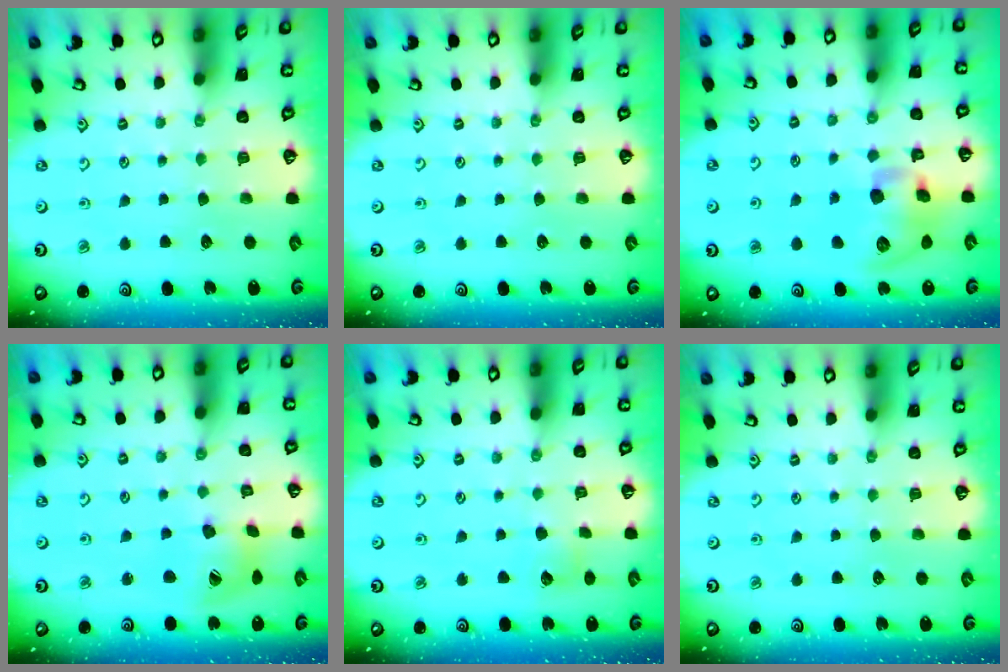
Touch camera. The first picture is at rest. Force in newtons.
{"total": 0.0}
{"total": 11.9, "press": 11.8, "slide": 1.8}
{"total": 12.0, "press": 12.0, "slide": 1.0}
{"total": 4.2, "press": 4.2, "slide": 0.4}
{"total": 0.0}